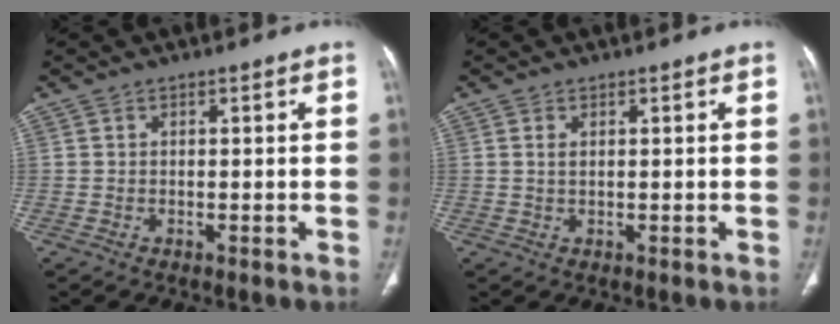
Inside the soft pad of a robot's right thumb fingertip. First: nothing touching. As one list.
[{"total": 1.3, "force": [0.4, 0.7, 1.0], "torque": [-0.025, 0.002, 0.010]}]